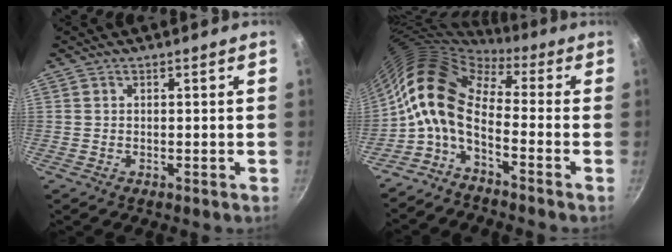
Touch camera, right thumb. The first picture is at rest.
{"total": 11.8, "force": [-2.3, 6.2, 9.7], "torque": [-0.170, 0.035, -0.065]}